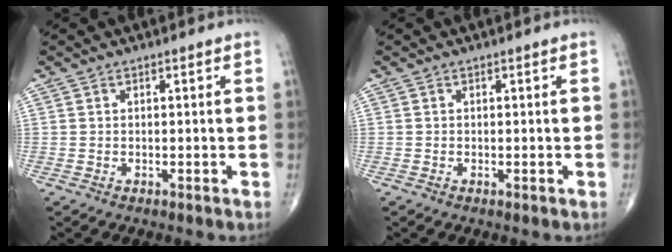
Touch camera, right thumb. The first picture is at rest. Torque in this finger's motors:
{"motor_torque": [2.63, 0.97, 0.16, -0.07, -0.02]}